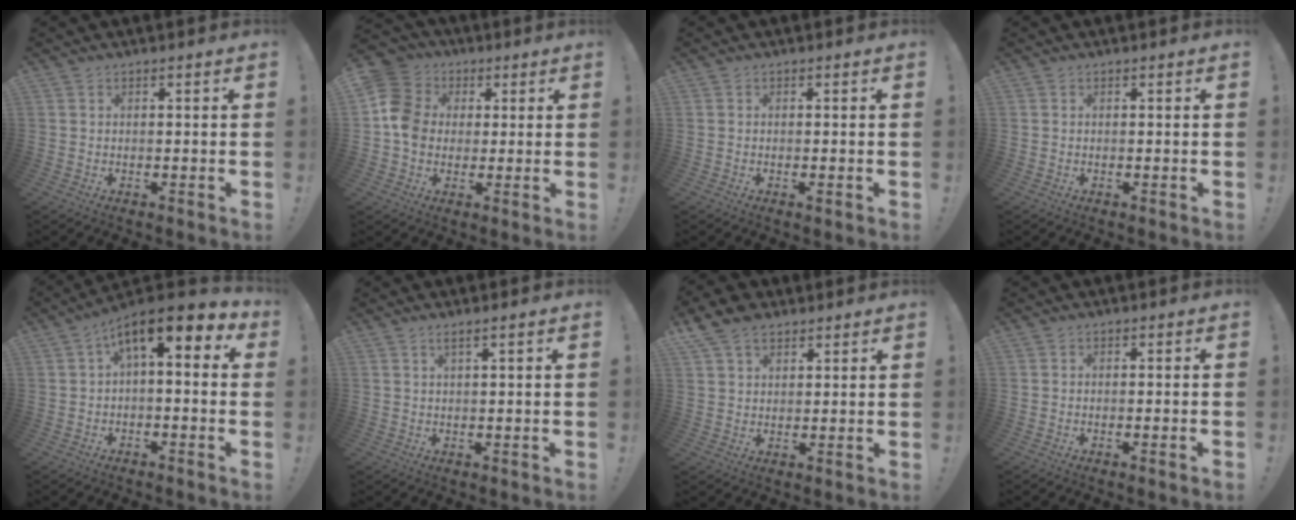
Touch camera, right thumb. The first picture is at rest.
{"total": 11.6, "force": [1.3, 10.4, 4.8], "torque": [-0.084, 0.002, 0.028]}
{"total": 0.6, "force": [-0.2, 0.1, 0.6], "torque": [-0.009, -0.001, -0.002]}
{"total": 0.0}
{"total": 9.1, "force": [3.5, 2.8, 7.9], "torque": [-0.128, -0.020, 0.061]}
{"total": 2.1, "force": [0.9, -0.1, 1.9], "torque": [-0.030, -0.004, 0.013]}
{"total": 7.8, "force": [5.2, 4.6, 3.4], "torque": [-0.058, -0.017, 0.103]}
{"total": 1.2, "force": [-0.7, -0.4, 0.9], "torque": [-0.018, 0.000, -0.012]}